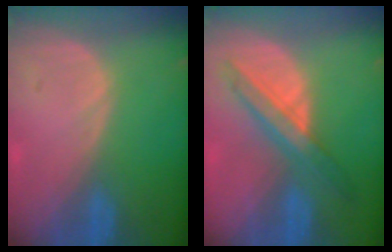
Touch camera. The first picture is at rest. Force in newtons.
{"total": 6.3, "press": 6.3, "slide": 0.3}